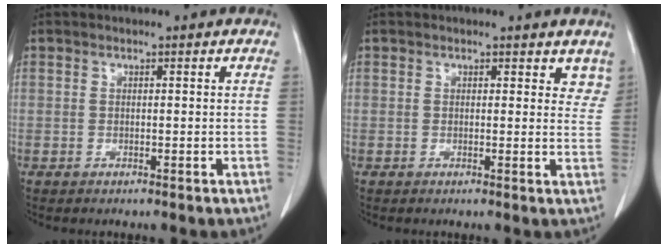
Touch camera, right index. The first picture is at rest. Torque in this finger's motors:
{"motor_torque": [0.03, 0.15, 0.03, -0.01]}